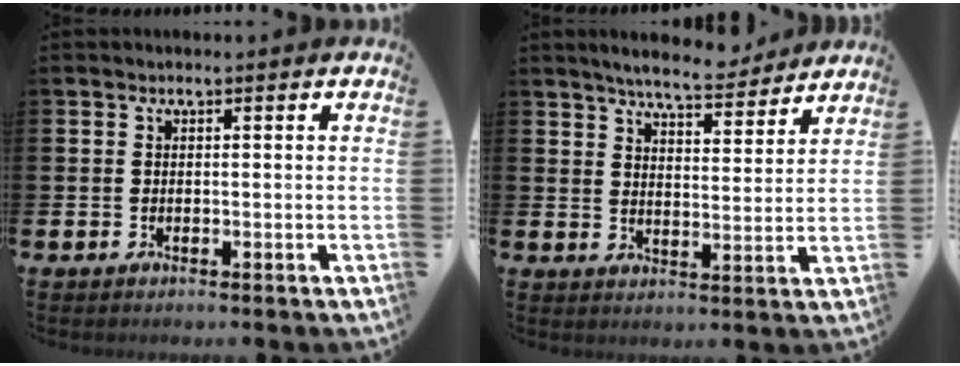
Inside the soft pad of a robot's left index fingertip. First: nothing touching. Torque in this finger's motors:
{"motor_torque": [0.30, -0.32, 0.58, 0.16]}